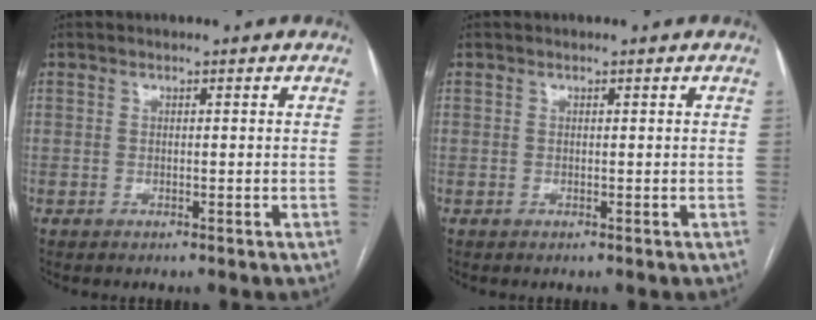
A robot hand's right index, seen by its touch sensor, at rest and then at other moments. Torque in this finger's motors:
{"motor_torque": [0.12, 0.05, 0.00, 0.01]}